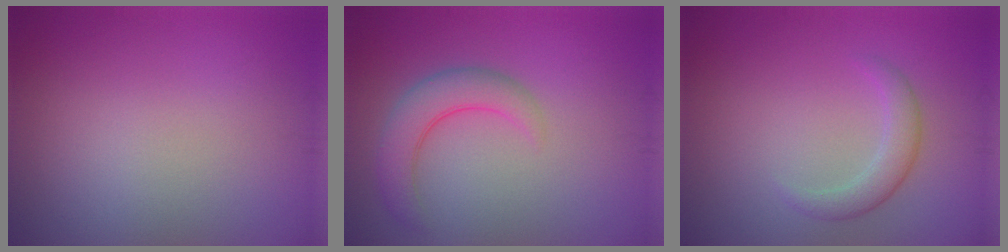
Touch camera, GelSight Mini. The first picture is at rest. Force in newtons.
{"total": 3.8, "press": 3.7, "slide": 0.4}
{"total": 2.2, "press": 2.2, "slide": 0.1}